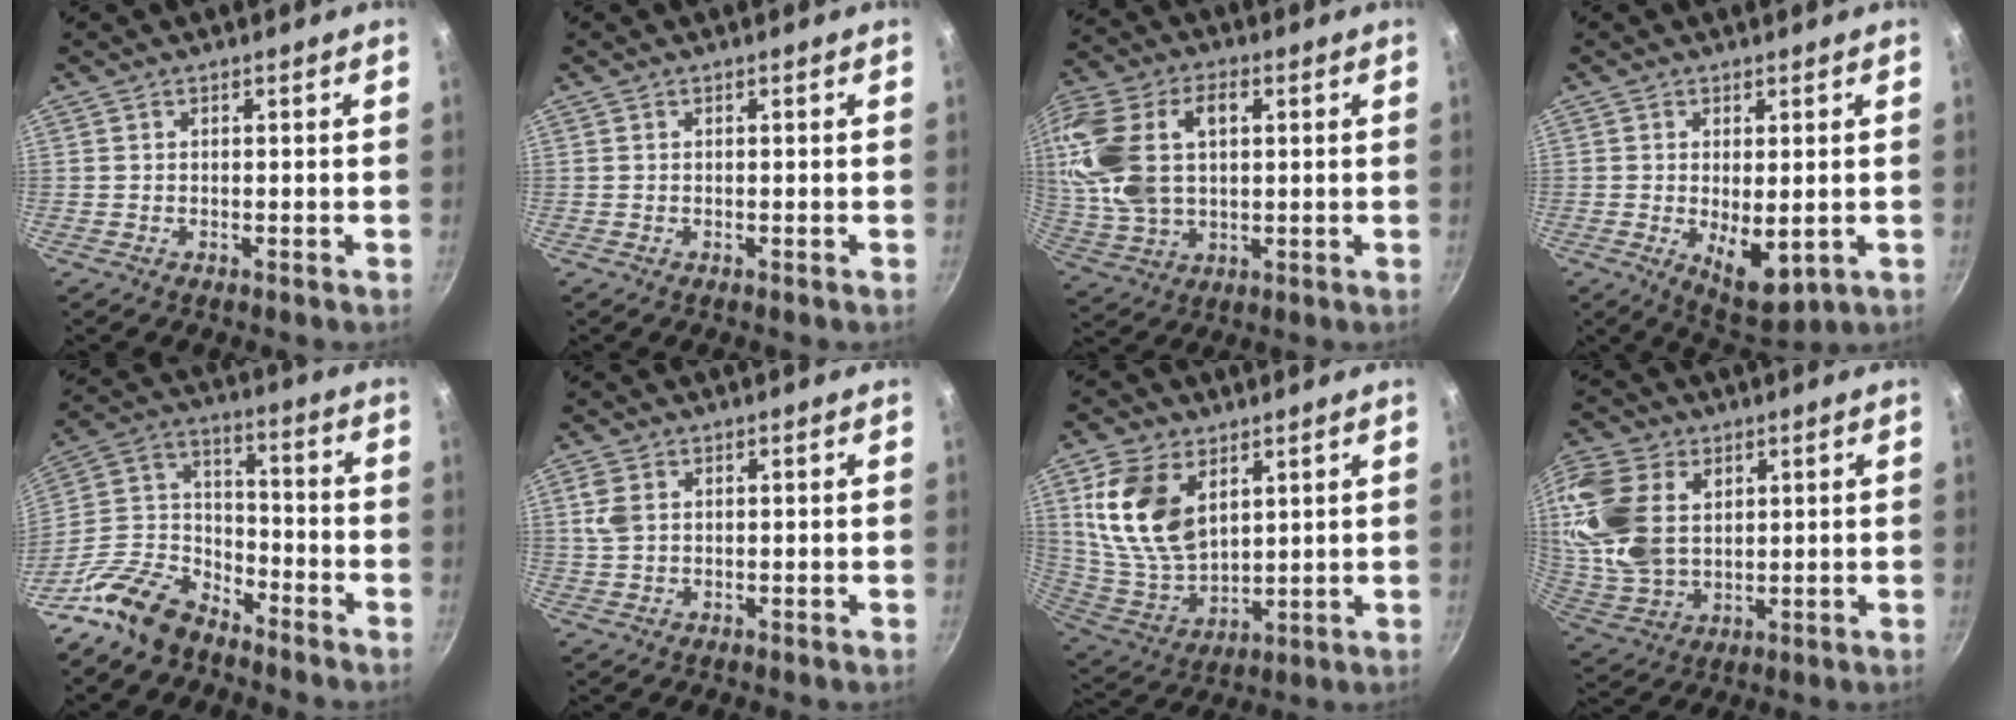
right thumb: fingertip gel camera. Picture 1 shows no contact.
{"total": 0.0}
{"total": 19.7, "force": [4.2, 12.7, 14.5], "torque": [-0.299, 0.010, 0.081]}
{"total": 8.0, "force": [-0.9, 3.7, 7.1], "torque": [-0.094, -0.017, 0.004]}
{"total": 15.0, "force": [-10.7, 8.2, 6.5], "torque": [-0.112, 0.094, -0.213]}
{"total": 3.6, "force": [1.0, 2.4, 2.4], "torque": [-0.053, 0.003, 0.020]}
{"total": 16.3, "force": [5.9, 10.1, 11.3], "torque": [-0.205, -0.032, 0.130]}
{"total": 16.6, "force": [4.3, 11.5, 11.1], "torque": [-0.213, -0.013, 0.095]}